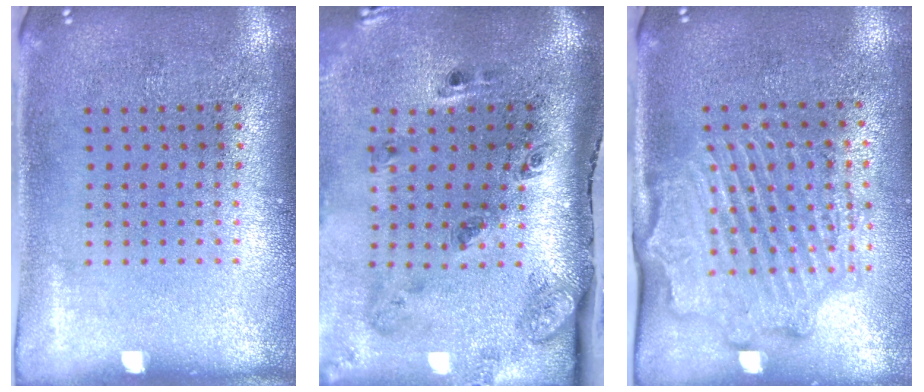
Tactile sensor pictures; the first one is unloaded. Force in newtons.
{"total": 3.2, "press": 2.1, "slide": 2.5}
{"total": 2.2, "press": 2.2, "slide": 0.2}